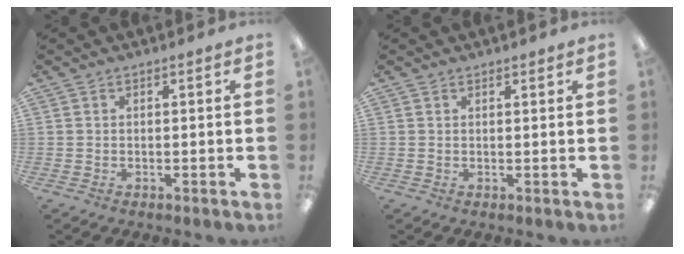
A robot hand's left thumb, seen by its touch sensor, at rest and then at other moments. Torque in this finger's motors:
{"motor_torque": [-0.33, 0.15, -0.20, 0.29, -0.02]}